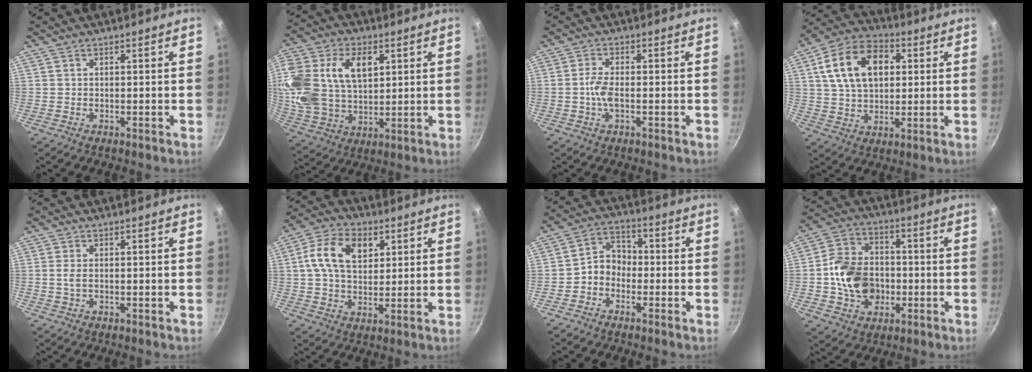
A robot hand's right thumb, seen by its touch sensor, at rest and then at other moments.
{"total": 23.0, "force": [6.5, 15.4, 15.8], "torque": [-0.344, 0.011, 0.124]}
{"total": 4.1, "force": [-0.8, 1.7, 3.7], "torque": [-0.081, 0.006, -0.021]}
{"total": 16.2, "force": [4.1, 10.8, 11.4], "torque": [-0.176, 0.010, 0.062]}
{"total": 1.8, "force": [0.0, 0.9, 1.5], "torque": [-0.033, 0.000, -0.001]}
{"total": 12.2, "force": [3.6, 8.2, 8.3], "torque": [-0.135, 0.006, 0.052]}
{"total": 5.9, "force": [-1.9, 4.7, 3.0], "torque": [-0.024, 0.033, -0.049]}
{"total": 14.2, "force": [-1.7, 11.2, 8.6], "torque": [-0.128, 0.028, -0.032]}